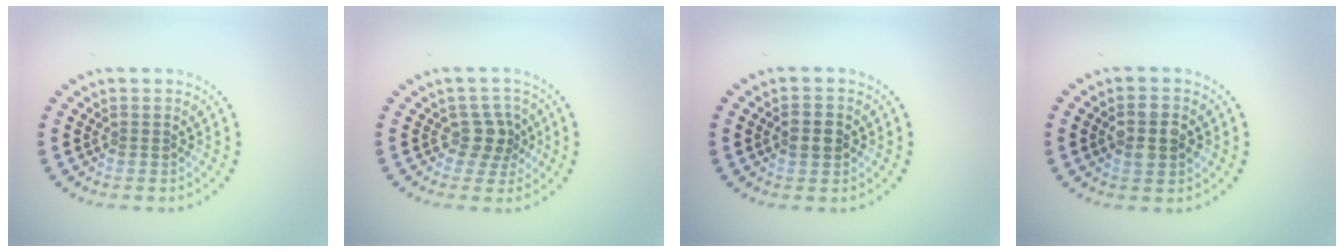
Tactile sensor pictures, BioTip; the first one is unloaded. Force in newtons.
{"total": 2.4, "press": 1.8, "slide": 1.6}
{"total": 2.4, "press": 2.4, "slide": 0.1}
{"total": 2.8, "press": 2.8, "slide": 0.2}